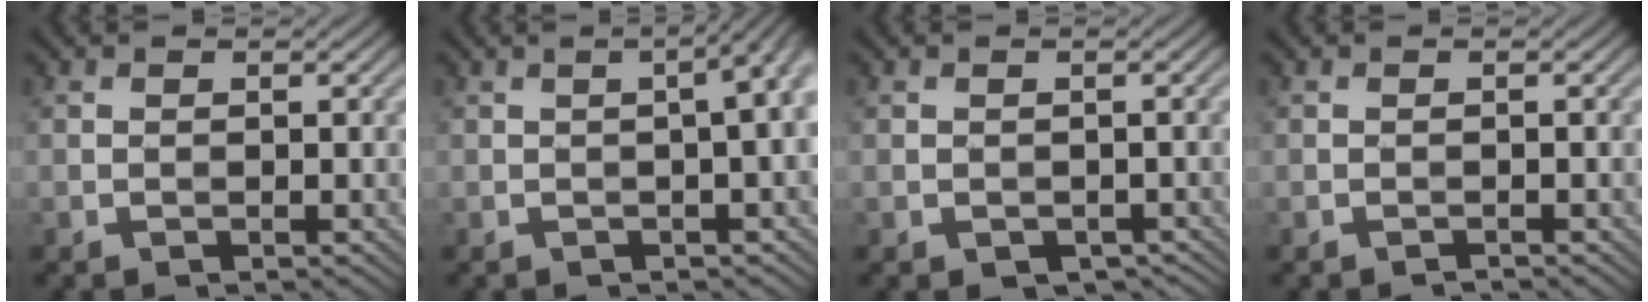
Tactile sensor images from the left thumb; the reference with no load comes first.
{"total": 6.4, "force": [0.1, 1.9, 6.1], "torque": [-0.066, 0.018, -0.006]}
{"total": 0.9, "force": [-0.5, 0.7, 0.1], "torque": [-0.008, -0.008, -0.006]}
{"total": 0.5, "force": [-0.5, -0.2, -0.1], "torque": [0.001, 0.006, -0.008]}